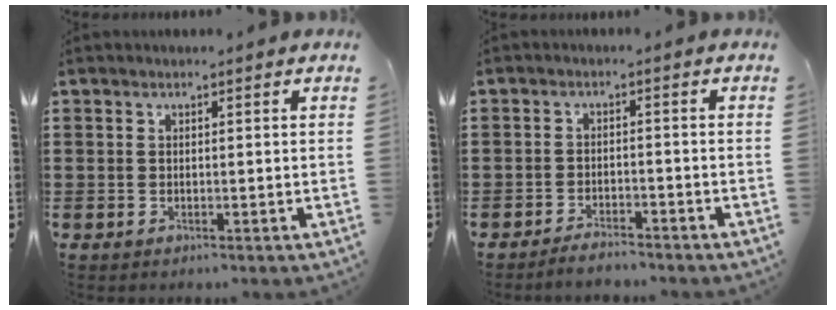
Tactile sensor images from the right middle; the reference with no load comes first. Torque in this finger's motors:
{"motor_torque": [0.00, 0.00, -0.13, 0.00]}